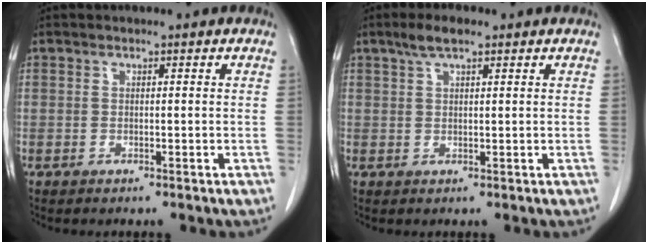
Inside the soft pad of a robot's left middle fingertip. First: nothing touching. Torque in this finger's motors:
{"motor_torque": [0.27, -0.14, -0.11, 0.00]}